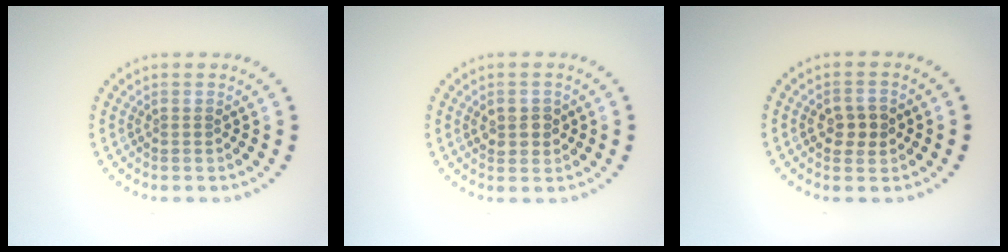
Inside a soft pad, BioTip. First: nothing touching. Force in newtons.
{"total": 1.9, "press": 1.9, "slide": 0.3}
{"total": 2.5, "press": 2.5, "slide": 0.1}